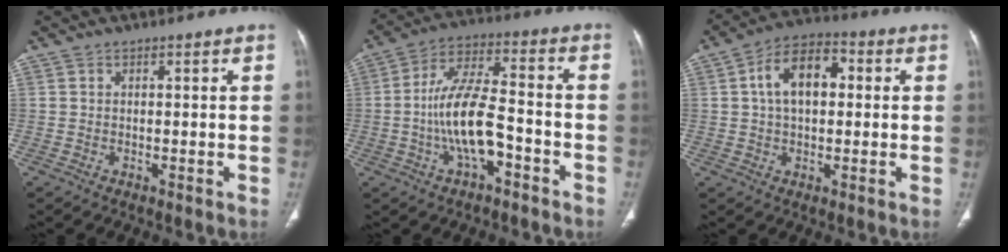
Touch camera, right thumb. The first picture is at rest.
{"total": 12.4, "force": [-3.8, 5.2, 10.6], "torque": [-0.203, 0.044, -0.069]}
{"total": 10.7, "force": [1.7, 6.5, 8.3], "torque": [-0.130, 0.024, 0.021]}